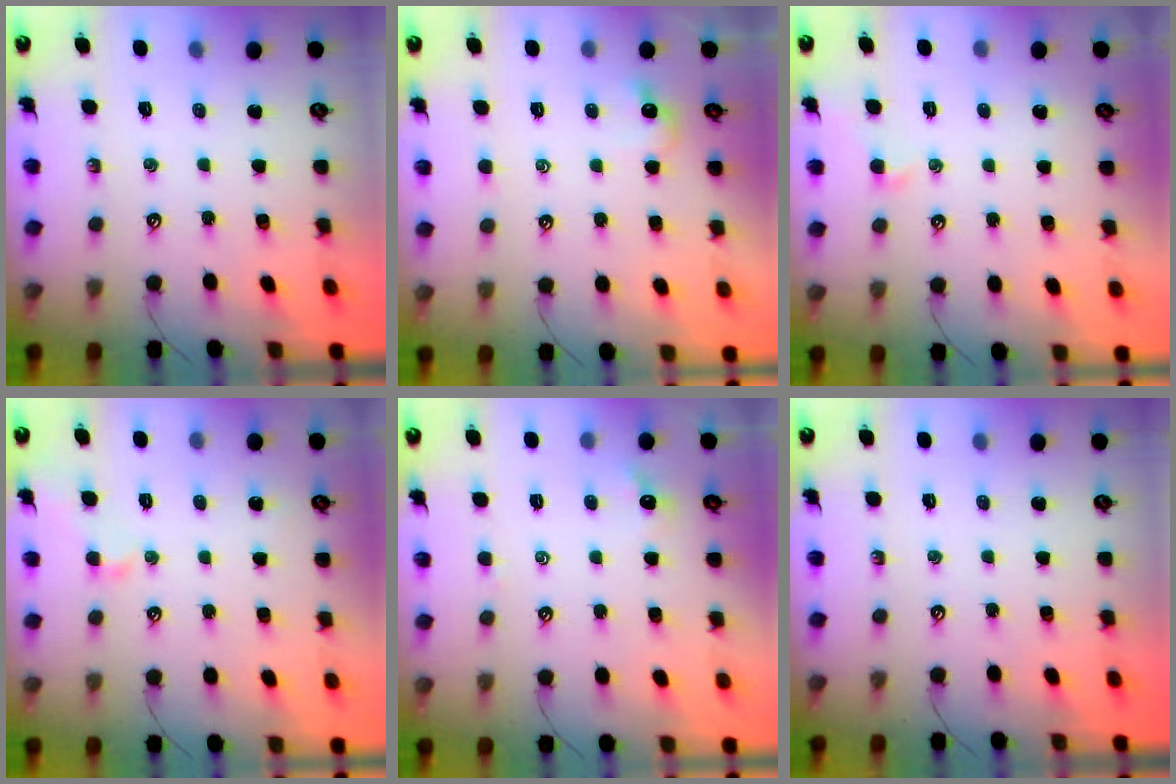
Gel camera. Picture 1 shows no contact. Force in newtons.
{"total": 1.6, "press": 1.6, "slide": 0.3}
{"total": 1.0, "press": 0.8, "slide": 0.6}
{"total": 1.4, "press": 1.3, "slide": 0.3}
{"total": 0.7, "press": 0.2, "slide": 0.7}
{"total": 0.0}